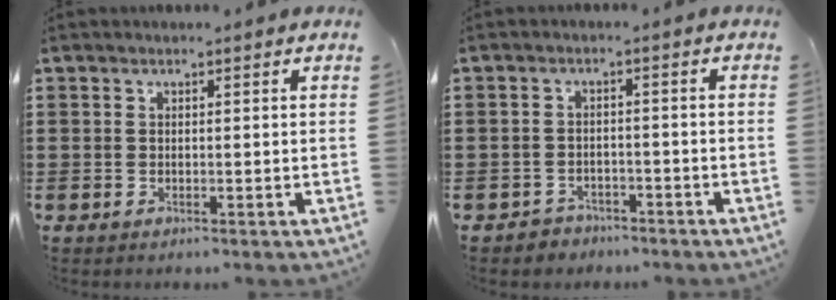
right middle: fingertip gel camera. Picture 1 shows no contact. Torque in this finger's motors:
{"motor_torque": [2.14, 0.00, 0.06, 0.01]}